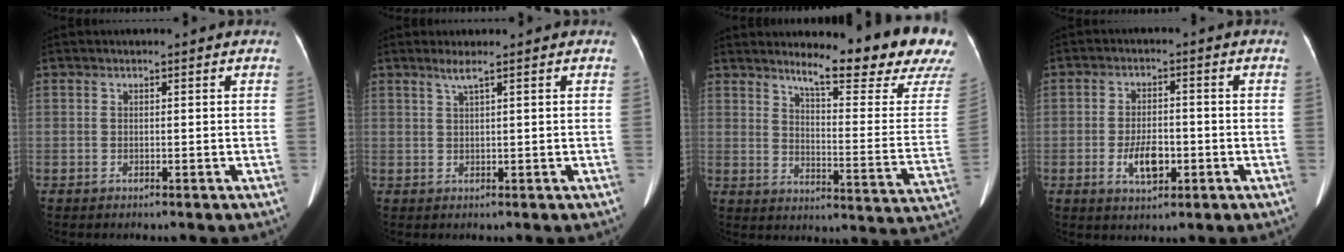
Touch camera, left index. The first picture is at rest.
{"total": 1.6, "force": [0.9, -0.4, 1.2], "torque": [-0.034, 0.004, 0.023]}
{"total": 18.4, "force": [16.0, 0.5, 9.1], "torque": [-0.127, -0.094, 0.195]}
{"total": 5.4, "force": [-1.8, 2.6, 4.4], "torque": [-0.087, 0.000, -0.025]}